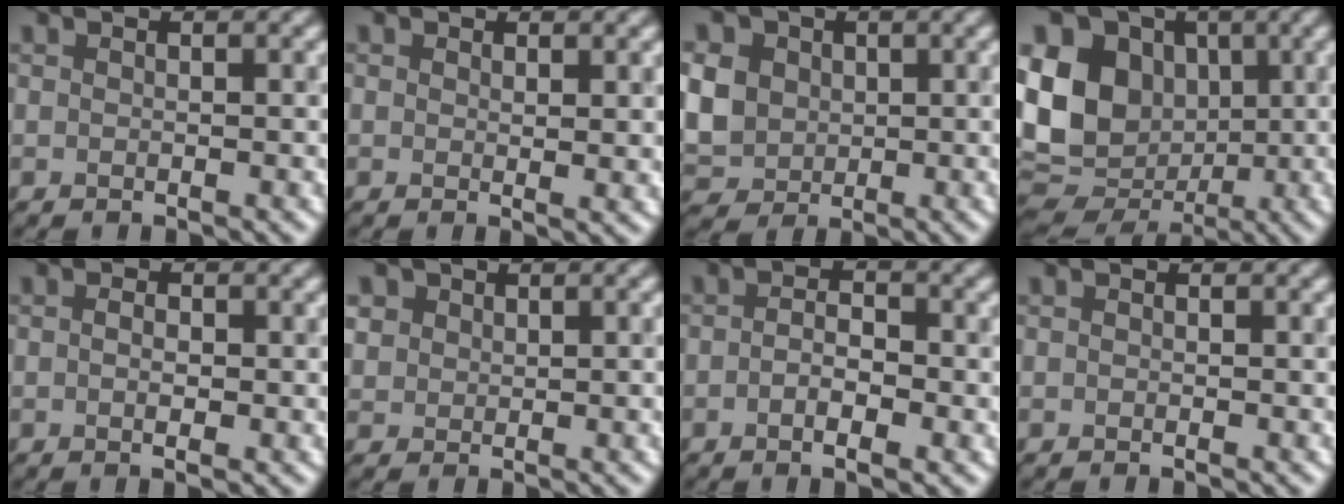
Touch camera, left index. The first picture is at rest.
{"total": 1.0, "force": [0.5, 0.4, 0.9], "torque": [-0.010, -0.005, 0.008]}
{"total": 8.1, "force": [1.6, 6.8, 4.1], "torque": [-0.103, 0.020, 0.022]}
{"total": 15.2, "force": [1.4, 12.6, 8.5], "torque": [-0.189, 0.011, 0.016]}
{"total": 1.9, "force": [0.0, 1.0, 1.6], "torque": [-0.012, -0.009, -0.008]}
{"total": 2.3, "force": [1.0, 1.9, 1.0], "torque": [-0.020, 0.005, 0.021]}
{"total": 2.9, "force": [-0.8, 1.1, 2.6], "torque": [-0.044, -0.002, -0.016]}
{"total": 0.0}